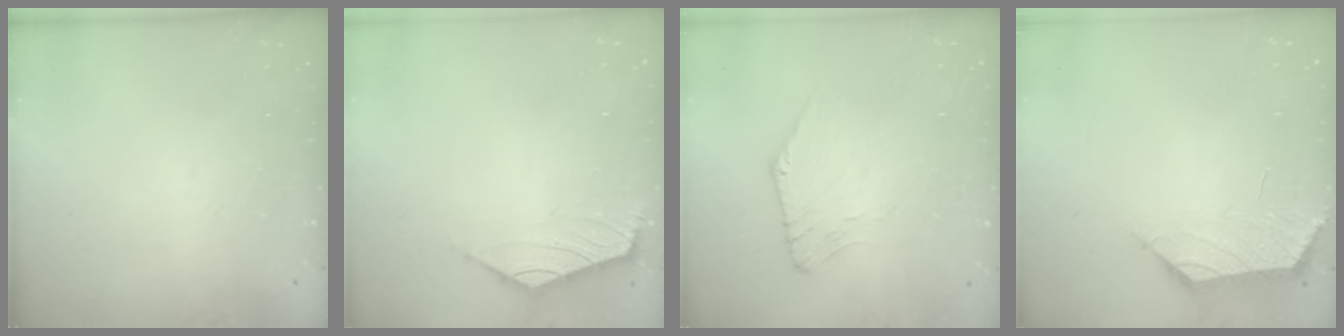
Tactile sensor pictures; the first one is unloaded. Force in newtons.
{"total": 1.7, "press": 1.6, "slide": 0.7}
{"total": 0.5, "press": 0.5, "slide": 0.3}
{"total": 2.9, "press": 2.9, "slide": 0.5}